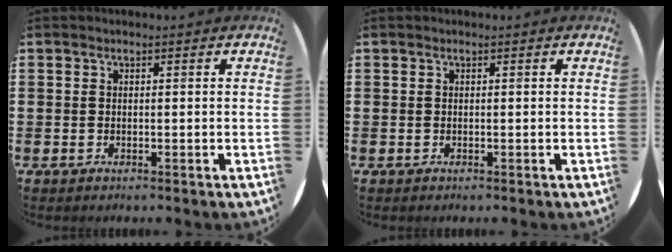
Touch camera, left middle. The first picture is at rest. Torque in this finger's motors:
{"motor_torque": [0.00, 0.00, 0.00, 0.00]}